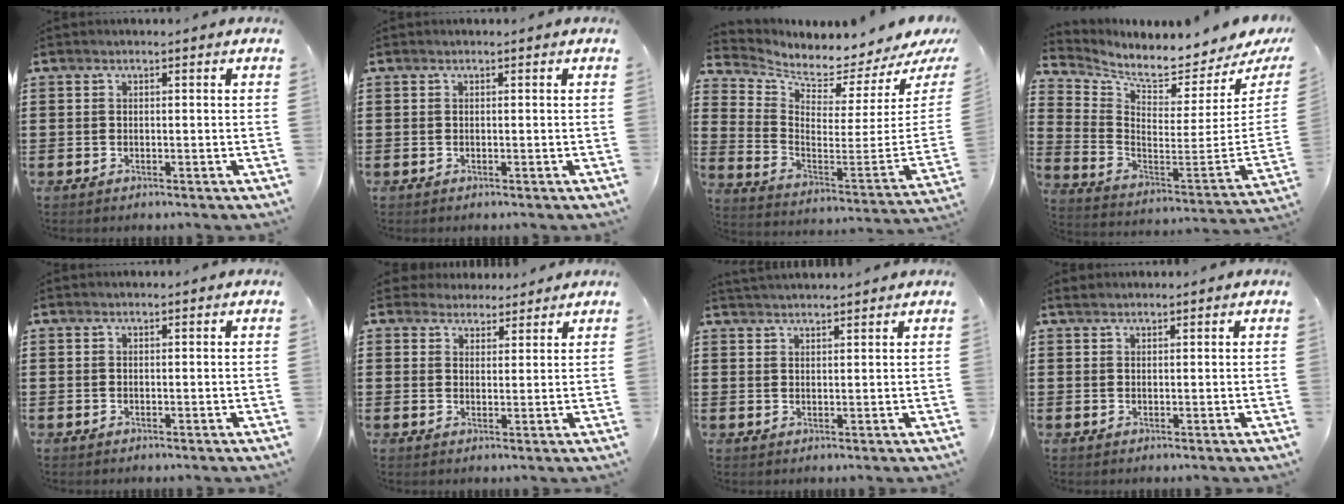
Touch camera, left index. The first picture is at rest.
{"total": 0.0}
{"total": 2.8, "force": [2.8, 0.1, 0.5], "torque": [-0.029, -0.064, 0.037]}
{"total": 4.5, "force": [4.3, 0.2, 1.5], "torque": [-0.044, -0.074, 0.064]}
{"total": 0.0}
{"total": 3.1, "force": [2.7, 1.6, -0.5], "torque": [-0.004, 0.003, 0.051]}
{"total": 1.8, "force": [1.8, -0.1, -0.1], "torque": [-0.003, -0.002, 0.036]}
{"total": 1.0, "force": [0.9, 0.4, 0.0], "torque": [-0.002, 0.002, 0.018]}